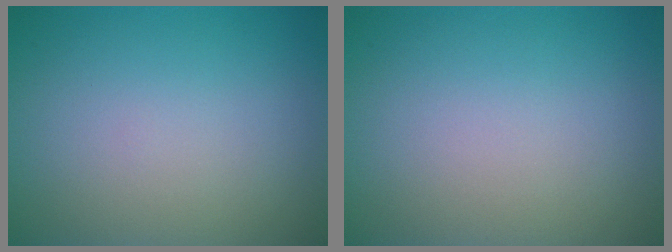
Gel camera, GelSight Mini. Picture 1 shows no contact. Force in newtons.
{"total": 0.0}